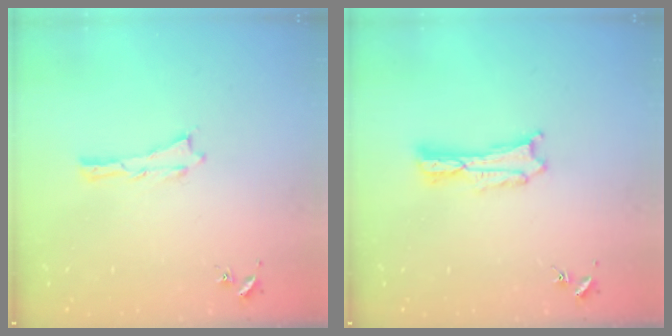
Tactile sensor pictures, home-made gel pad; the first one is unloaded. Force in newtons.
{"total": 1.2, "press": 1.2, "slide": 0.2}